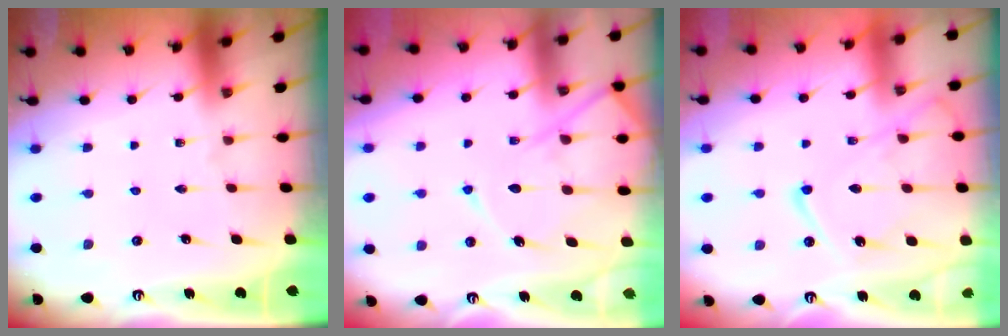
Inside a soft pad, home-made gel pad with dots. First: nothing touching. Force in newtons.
{"total": 13.1, "press": 13.0, "slide": 1.3}
{"total": 12.5, "press": 12.5, "slide": 1.5}